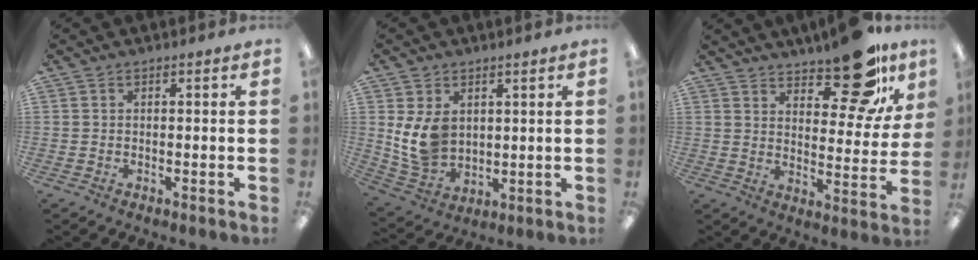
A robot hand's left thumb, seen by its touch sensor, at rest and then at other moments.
{"total": 9.3, "force": [2.7, 7.2, 5.2], "torque": [-0.119, -0.009, 0.055]}
{"total": 15.9, "force": [11.7, 6.2, 8.8], "torque": [-0.111, -0.075, 0.196]}